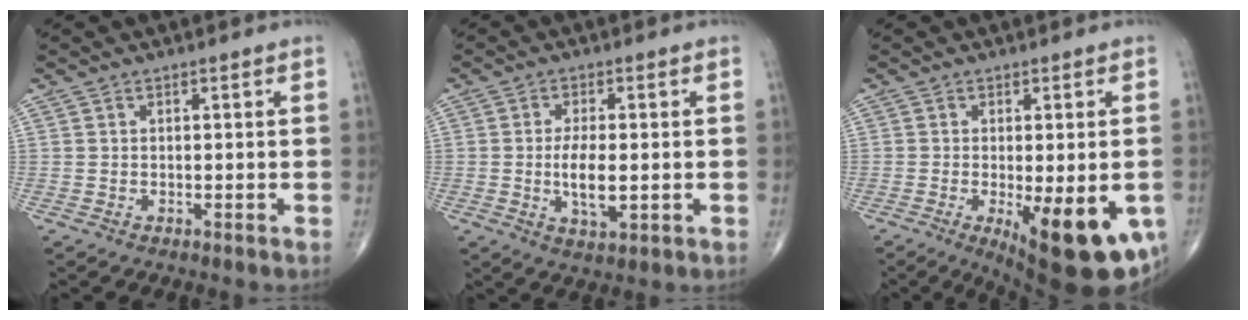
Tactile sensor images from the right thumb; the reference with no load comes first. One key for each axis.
{"total": 6.6, "fx": -0.7, "fy": 2.7, "fz": 6.0, "tx": -0.107, "ty": -0.011, "tz": -0.011}
{"total": 16.8, "fx": -5.6, "fy": 5.6, "fz": 14.8, "tx": -0.156, "ty": -0.020, "tz": -0.063}